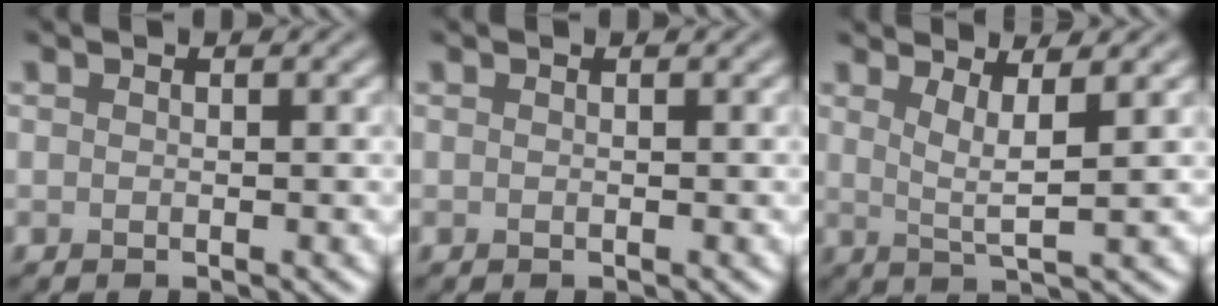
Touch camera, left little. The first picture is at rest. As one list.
[{"total": 0.0}, {"total": 3.2, "force": [1.3, 0.5, 2.8], "torque": [-0.048, -0.007, 0.025]}]